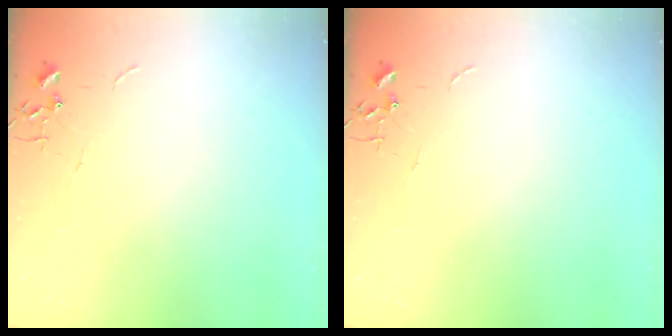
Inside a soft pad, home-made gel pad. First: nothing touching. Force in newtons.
{"total": 0.0}